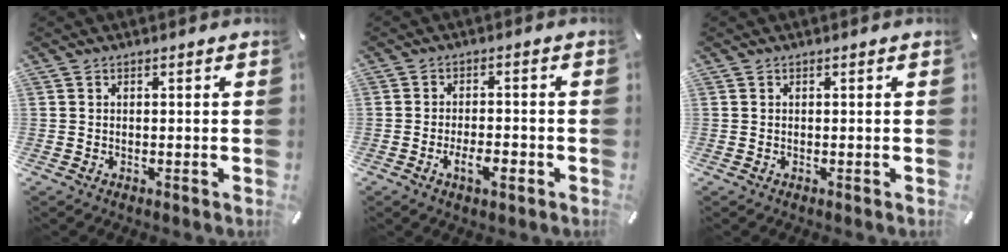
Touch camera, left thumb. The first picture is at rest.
{"total": 5.5, "force": [-2.5, 2.5, 4.3], "torque": [-0.072, 0.012, -0.043]}
{"total": 0.0}